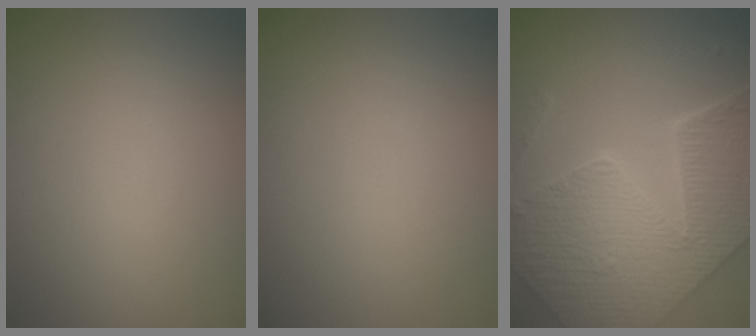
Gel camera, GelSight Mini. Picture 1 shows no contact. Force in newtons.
{"total": 0.0}
{"total": 9.2, "press": 6.6, "slide": 6.4}